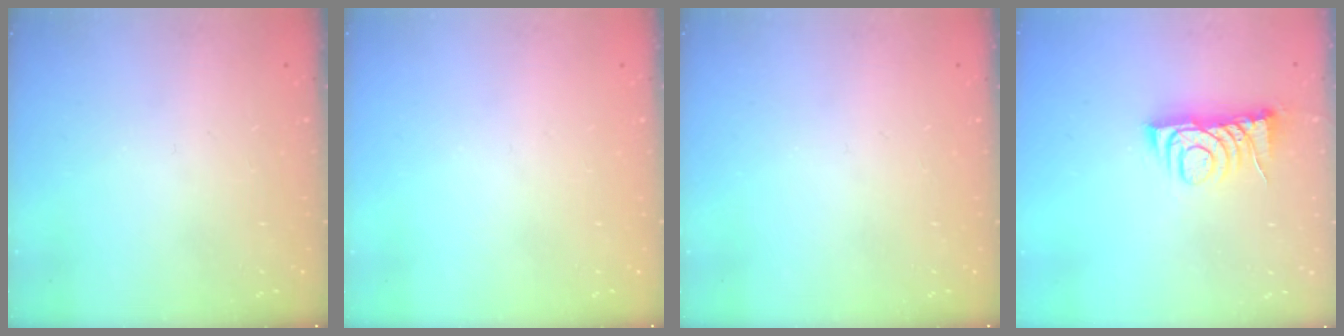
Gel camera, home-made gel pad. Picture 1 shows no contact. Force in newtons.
{"total": 0.0}
{"total": 0.0}
{"total": 7.8, "press": 7.7, "slide": 0.7}